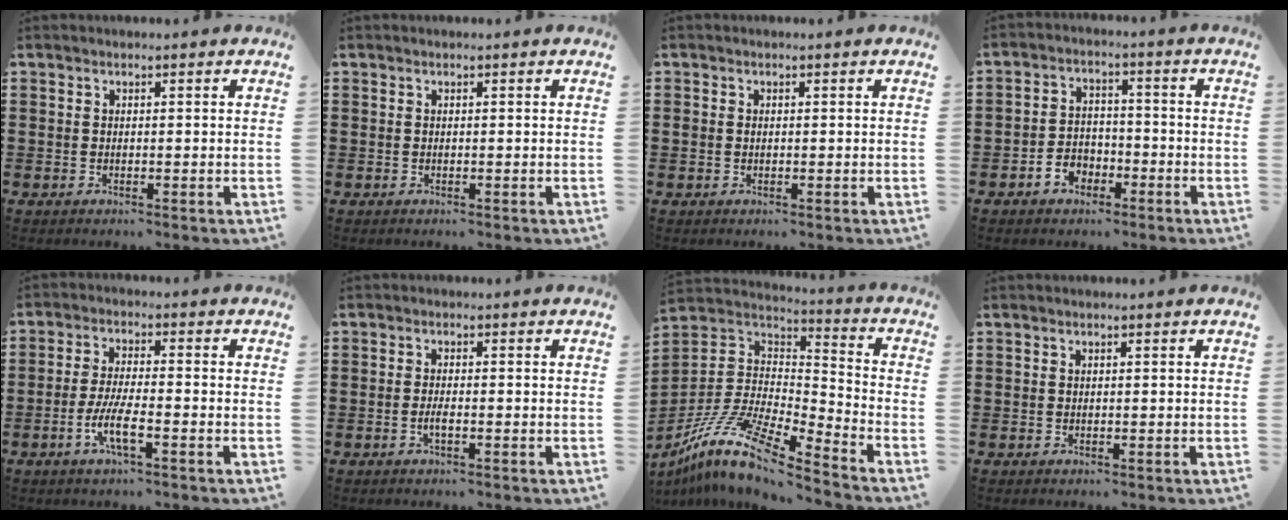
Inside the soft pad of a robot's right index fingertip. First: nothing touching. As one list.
[{"total": 0.0}, {"total": 0.7, "force": [0.0, 0.6, 0.4], "torque": [-0.009, 0.004, -0.002]}, {"total": 3.8, "force": [-2.4, 2.7, 1.1], "torque": [-0.032, 0.008, -0.051]}, {"total": 5.5, "force": [-2.4, 1.0, 4.8], "torque": [-0.106, -0.010, -0.051]}, {"total": 1.5, "force": [-0.6, 0.3, 1.4], "torque": [-0.033, -0.002, -0.013]}, {"total": 12.0, "force": [-9.3, 2.0, 7.3], "torque": [-0.162, 0.005, -0.190]}, {"total": 0.0}]